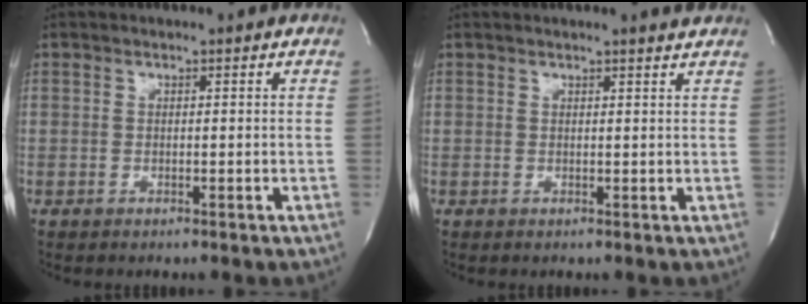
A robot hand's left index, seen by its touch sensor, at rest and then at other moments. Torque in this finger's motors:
{"motor_torque": [0.82, -0.84, 0.39, 0.06]}